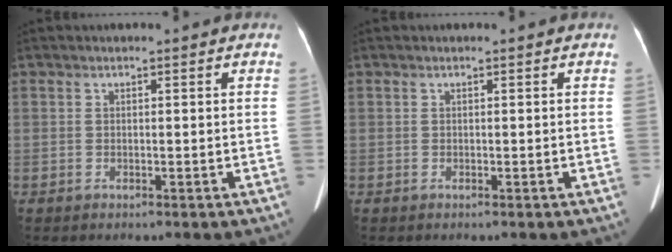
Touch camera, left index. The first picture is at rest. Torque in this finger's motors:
{"motor_torque": [0.01, 0.00, 0.00, 0.00]}